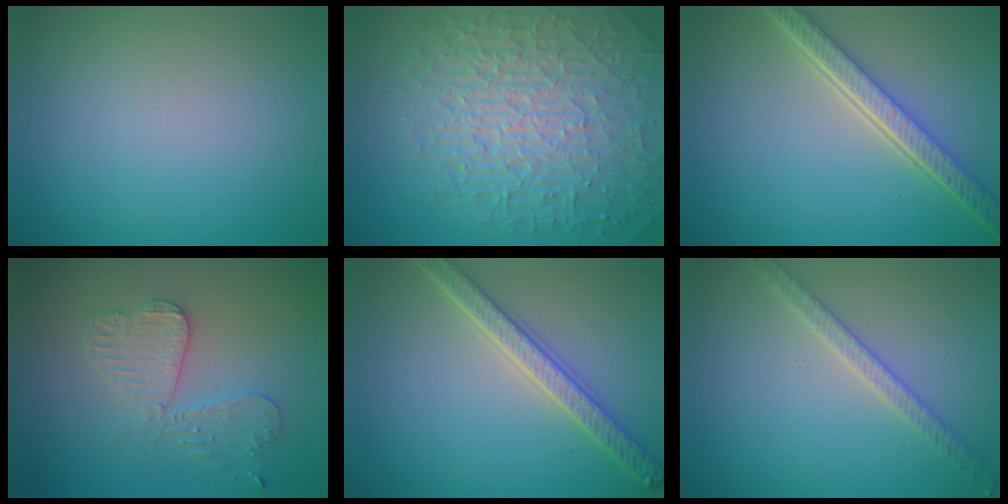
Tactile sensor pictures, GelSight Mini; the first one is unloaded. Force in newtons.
{"total": 10.0, "press": 6.6, "slide": 7.5}
{"total": 5.5, "press": 4.0, "slide": 3.8}
{"total": 3.4, "press": 3.4, "slide": 0.6}
{"total": 4.2, "press": 3.5, "slide": 2.3}
{"total": 2.5, "press": 2.4, "slide": 0.4}